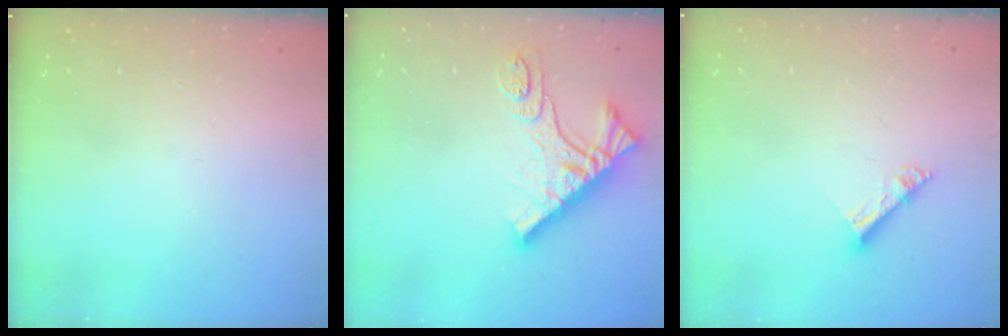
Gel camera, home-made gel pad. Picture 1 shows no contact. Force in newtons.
{"total": 11.4, "press": 11.3, "slide": 1.3}
{"total": 6.6, "press": 6.5, "slide": 0.7}